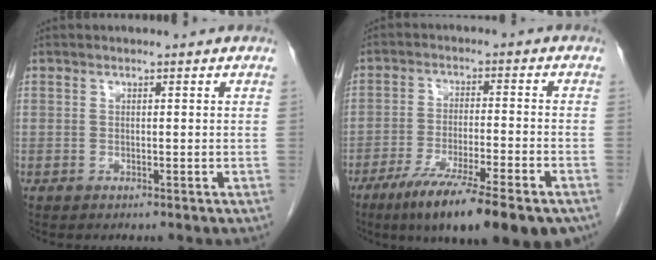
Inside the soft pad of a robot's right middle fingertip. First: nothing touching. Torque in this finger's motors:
{"motor_torque": [1.10, -1.04, 0.23, 0.12]}